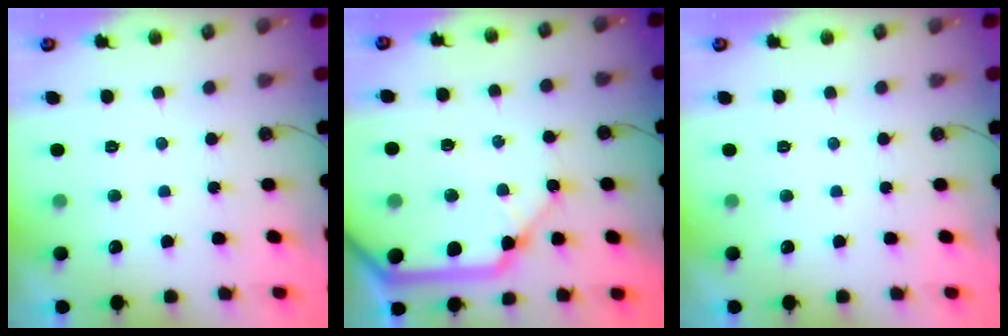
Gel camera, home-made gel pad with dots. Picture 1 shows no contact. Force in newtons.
{"total": 19.2, "press": 19.0, "slide": 3.0}
{"total": 0.0}